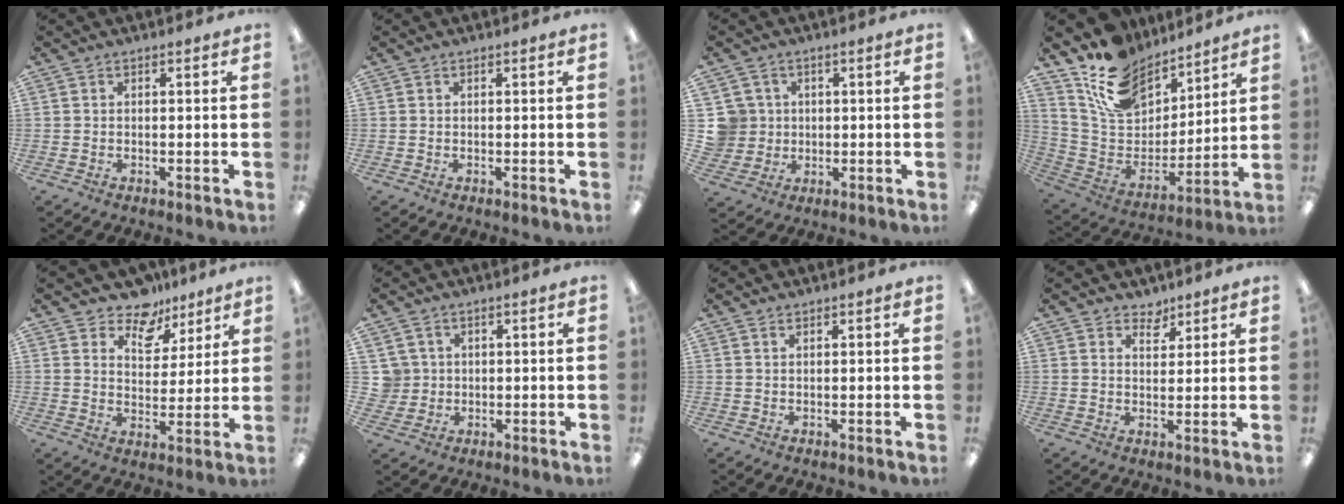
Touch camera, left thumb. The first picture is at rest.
{"total": 0.0}
{"total": 6.6, "force": [1.6, 6.4, 0.4], "torque": [-0.027, 0.004, 0.034]}
{"total": 16.5, "force": [12.6, 9.1, 5.6], "torque": [-0.138, -0.081, 0.238]}
{"total": 9.4, "force": [7.8, 4.9, 2.2], "torque": [-0.040, -0.054, 0.142]}
{"total": 4.3, "force": [1.3, 4.1, 0.3], "torque": [-0.013, 0.006, 0.024]}
{"total": 0.9, "force": [0.8, 0.3, 0.3], "torque": [-0.008, 0.000, 0.014]}
{"total": 4.0, "force": [3.3, 2.1, 0.4], "torque": [0.005, -0.022, 0.057]}